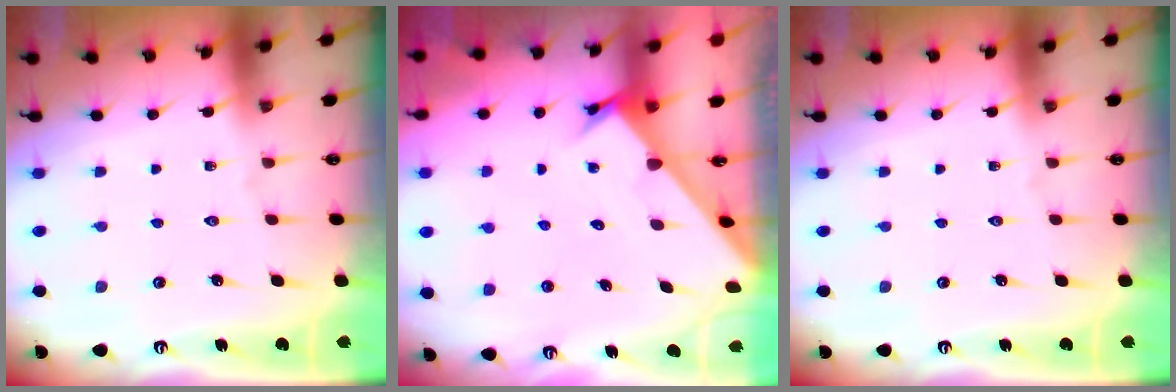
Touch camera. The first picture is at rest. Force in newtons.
{"total": 2.3, "press": 2.3, "slide": 0.1}
{"total": 0.0}